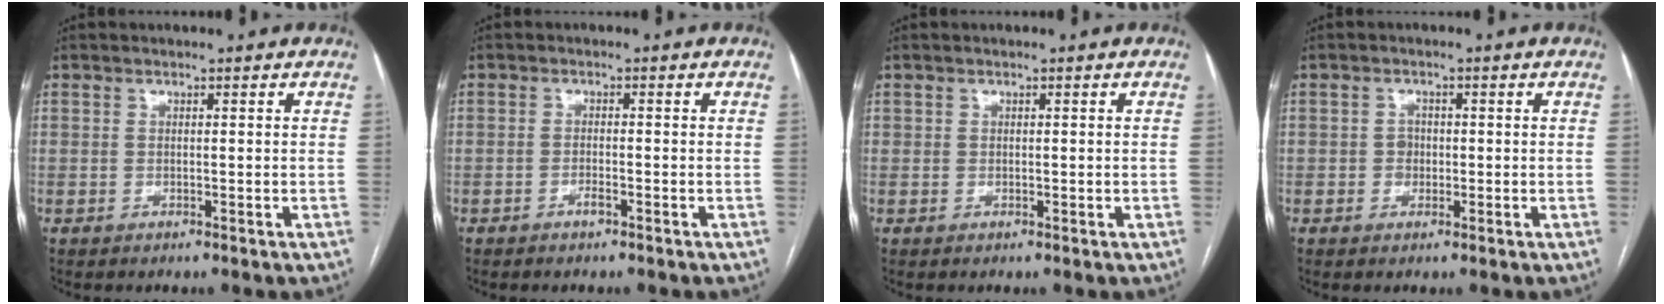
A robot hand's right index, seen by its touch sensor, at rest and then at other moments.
{"total": 1.3, "force": [-0.9, 0.2, 0.9], "torque": [-0.017, 0.001, -0.016]}
{"total": 0.6, "force": [0.2, 0.5, 0.2], "torque": [0.002, 0.004, 0.002]}
{"total": 1.8, "force": [-0.2, 1.6, 0.7], "torque": [-0.007, 0.006, -0.004]}